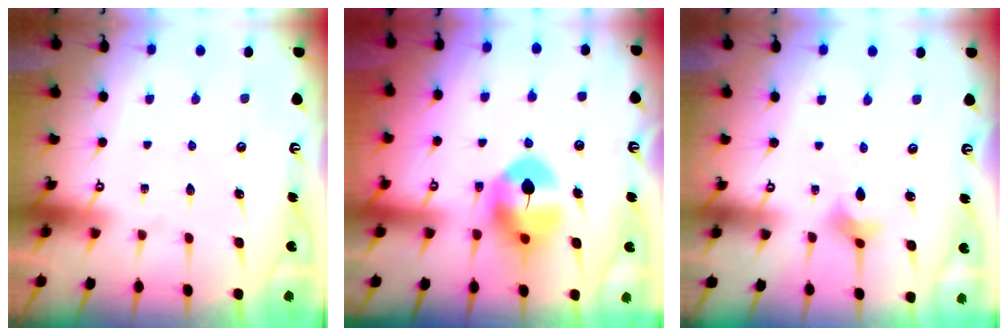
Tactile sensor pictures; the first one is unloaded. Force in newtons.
{"total": 8.5, "press": 8.5, "slide": 0.3}
{"total": 2.8, "press": 2.8, "slide": 0.7}